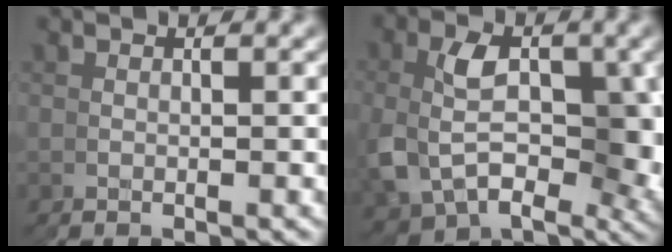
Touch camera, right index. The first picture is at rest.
{"total": 9.5, "force": [-1.5, 7.2, 6.0], "torque": [-0.112, -0.040, -0.006]}